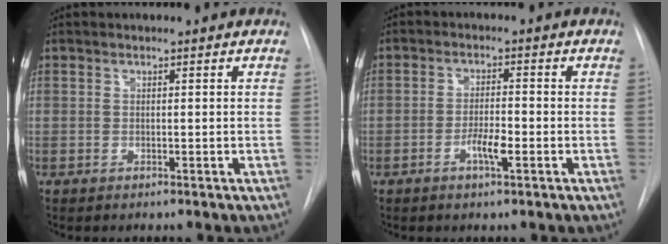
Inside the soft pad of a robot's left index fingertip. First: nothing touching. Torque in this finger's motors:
{"motor_torque": [0.65, 0.29, 0.10, 0.02]}